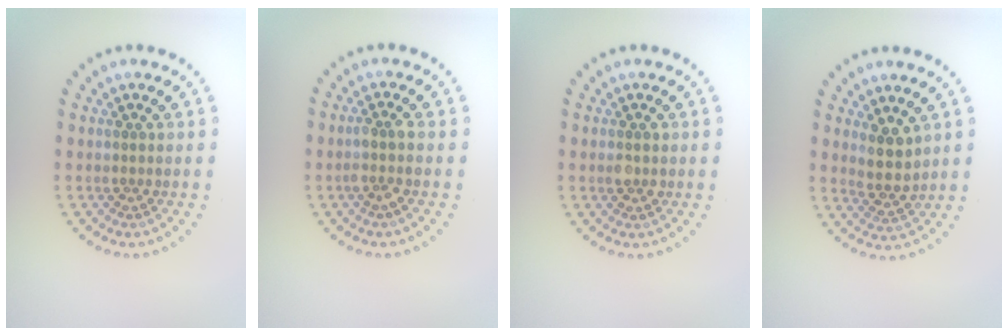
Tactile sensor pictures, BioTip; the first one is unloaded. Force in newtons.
{"total": 1.7, "press": 1.5, "slide": 0.9}
{"total": 1.1, "press": 1.1, "slide": 0.1}
{"total": 2.8, "press": 2.5, "slide": 1.2}